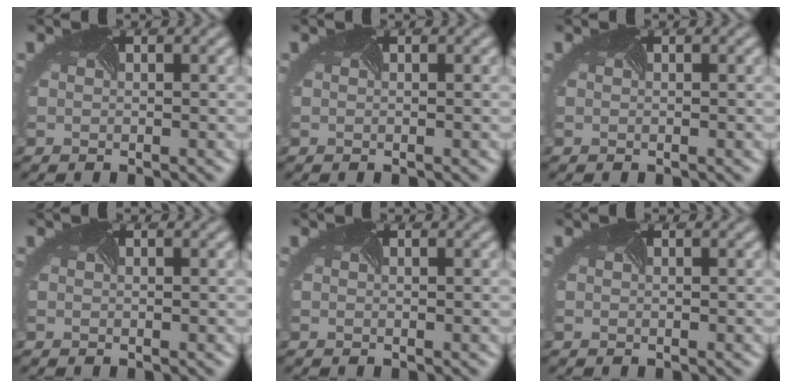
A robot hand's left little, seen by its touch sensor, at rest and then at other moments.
{"total": 0.0}
{"total": 0.0}
{"total": 0.0}
{"total": 0.0}
{"total": 0.0}